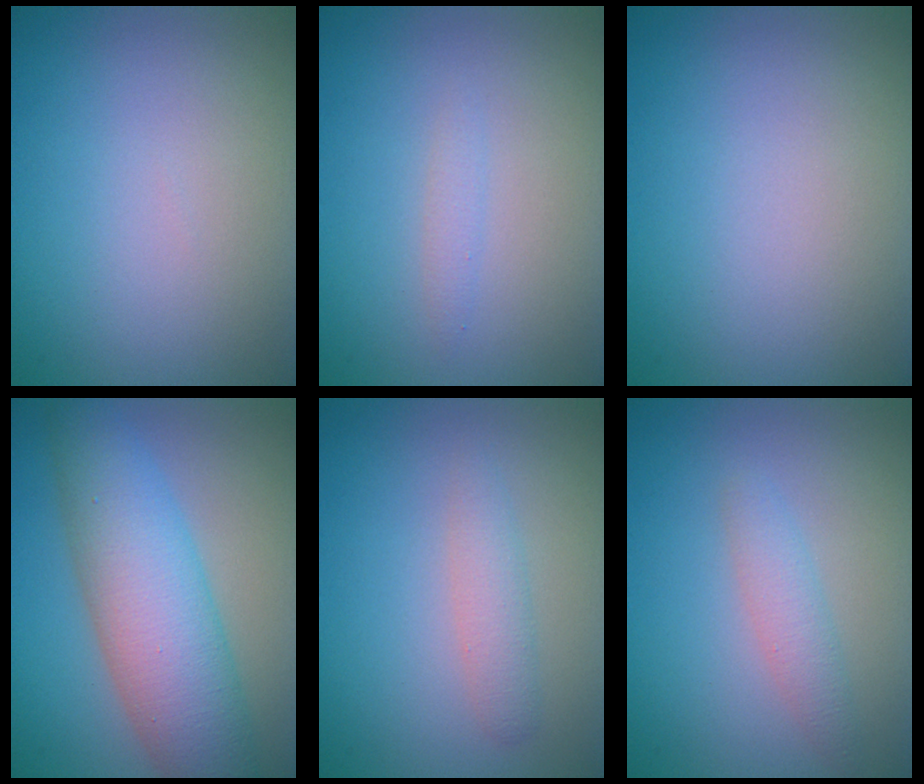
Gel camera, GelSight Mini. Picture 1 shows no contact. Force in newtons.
{"total": 0.8, "press": 0.8, "slide": 0.0}
{"total": 0.0}
{"total": 8.3, "press": 8.3, "slide": 0.2}
{"total": 1.8, "press": 1.8, "slide": 0.0}
{"total": 1.9, "press": 1.9, "slide": 0.1}